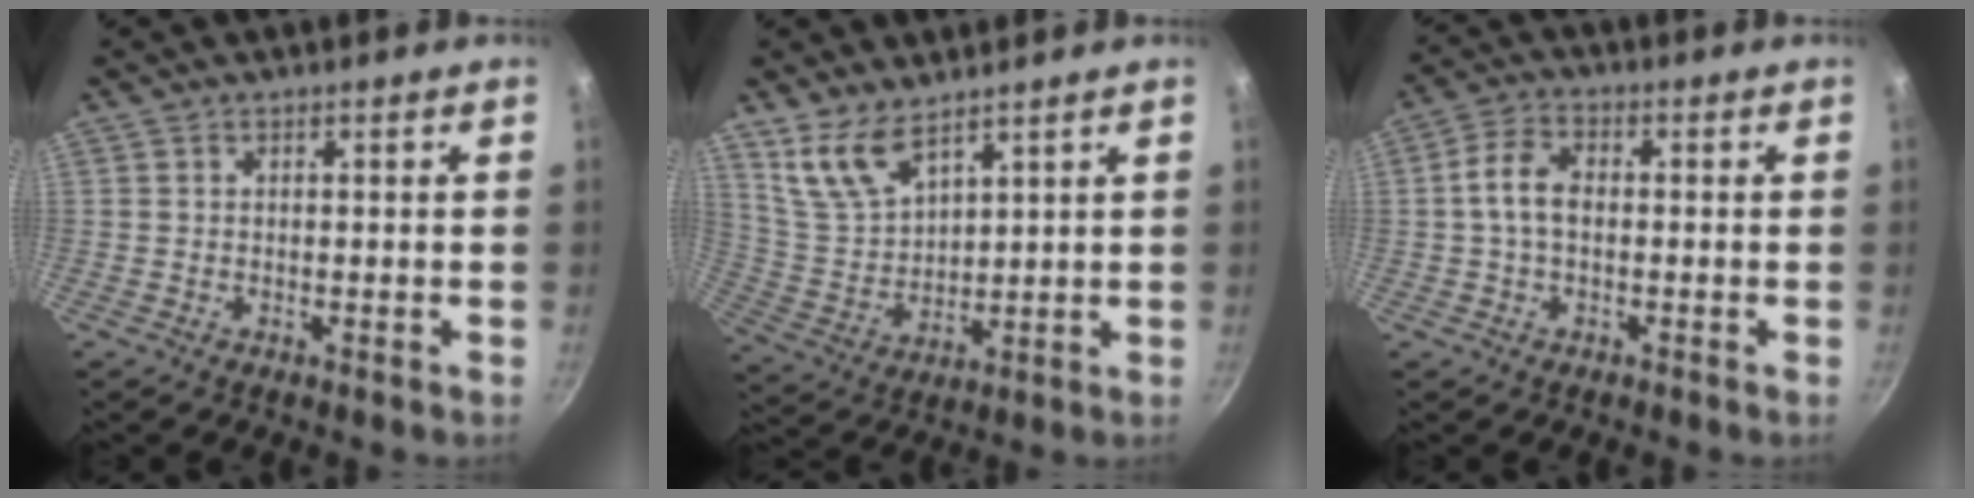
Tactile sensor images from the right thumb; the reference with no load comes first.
{"total": 8.9, "force": [6.4, 4.0, 4.7], "torque": [-0.082, -0.040, 0.144]}
{"total": 6.4, "force": [-0.1, 4.0, 4.9], "torque": [-0.095, 0.023, -0.009]}